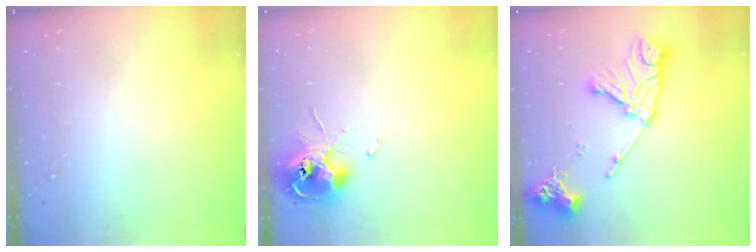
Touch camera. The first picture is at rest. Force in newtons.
{"total": 11.3, "press": 11.3, "slide": 0.6}
{"total": 17.2, "press": 17.1, "slide": 1.8}